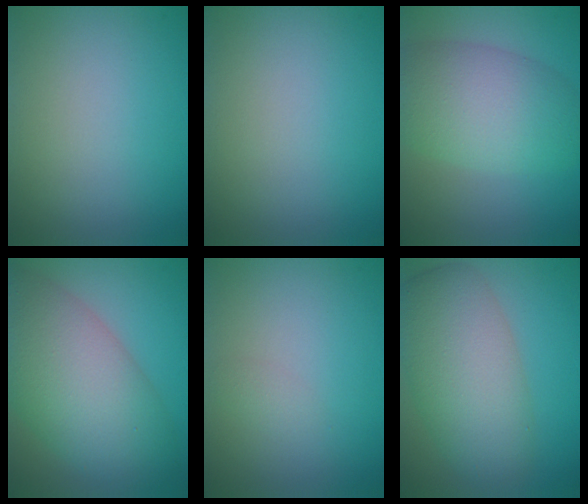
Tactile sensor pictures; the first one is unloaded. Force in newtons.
{"total": 0.0}
{"total": 7.7, "press": 7.7, "slide": 0.2}
{"total": 10.3, "press": 10.3, "slide": 0.4}
{"total": 0.8, "press": 0.8, "slide": 0.0}
{"total": 7.6, "press": 7.6, "slide": 0.1}